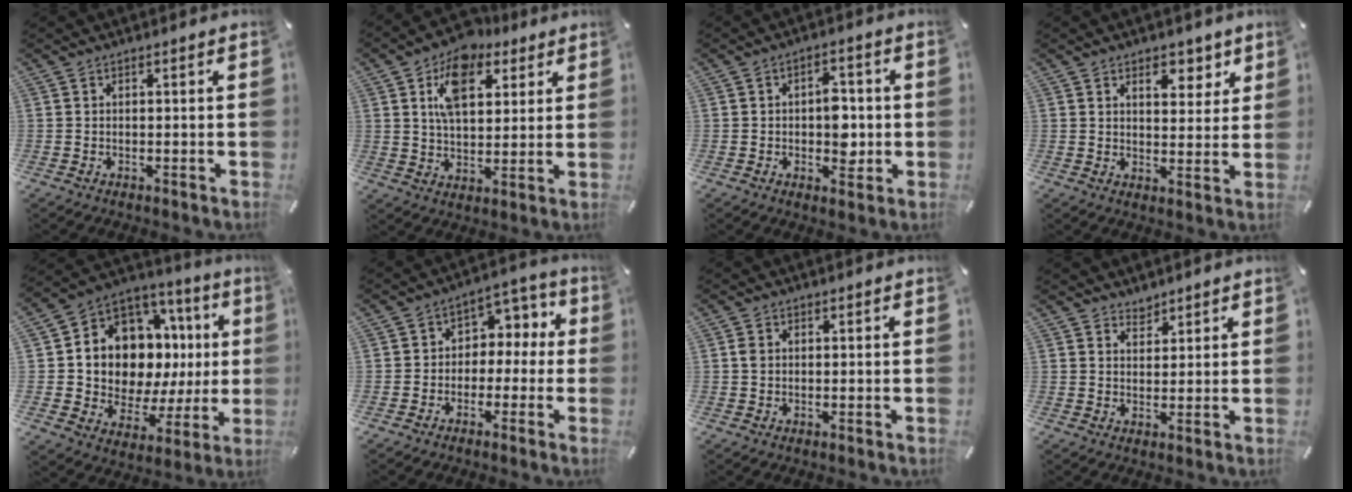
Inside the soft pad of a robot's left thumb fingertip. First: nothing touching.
{"total": 12.3, "force": [5.8, 7.7, 7.6], "torque": [-0.128, -0.009, 0.104]}
{"total": 6.9, "force": [-0.5, 4.4, 5.3], "torque": [-0.055, -0.003, -0.015]}
{"total": 6.6, "force": [3.9, 4.3, 3.2], "torque": [-0.016, -0.020, 0.057]}
{"total": 12.1, "force": [3.8, 9.6, 6.5], "torque": [-0.108, -0.062, 0.073]}
{"total": 6.5, "force": [-0.9, 6.1, 2.2], "torque": [-0.027, 0.011, -0.022]}
{"total": 1.5, "force": [0.3, 1.2, 0.8], "torque": [-0.018, 0.006, 0.003]}
{"total": 2.9, "force": [2.5, 1.6, -0.1], "torque": [0.014, -0.017, 0.045]}